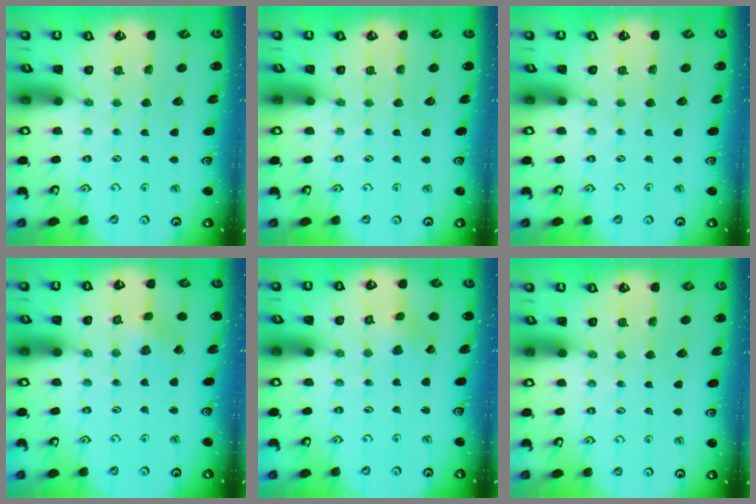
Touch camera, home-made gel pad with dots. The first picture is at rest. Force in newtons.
{"total": 0.0}
{"total": 0.0}
{"total": 2.5, "press": 2.4, "slide": 0.3}
{"total": 0.7, "press": 0.7, "slide": 0.1}
{"total": 0.0}